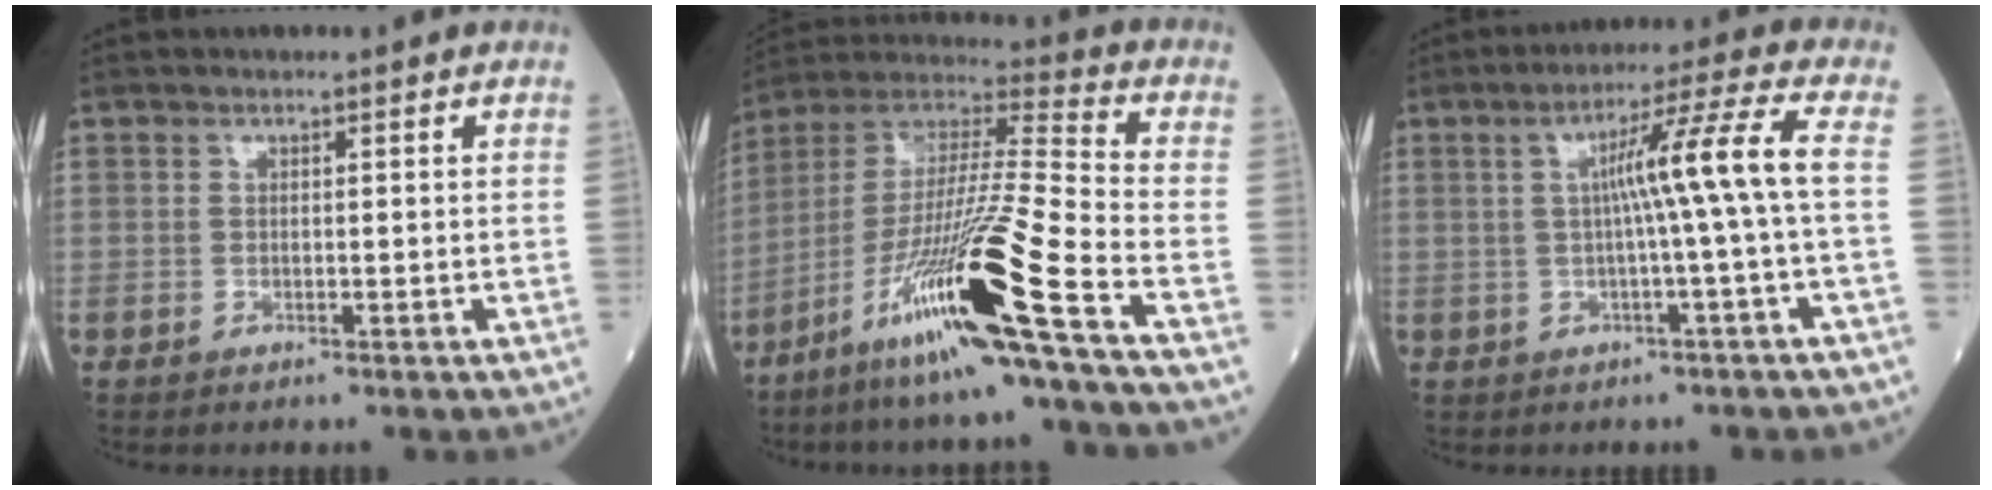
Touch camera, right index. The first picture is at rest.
{"total": 20.8, "force": [-10.7, -1.3, 17.8], "torque": [-0.359, -0.040, -0.208]}
{"total": 8.6, "force": [0.2, -1.9, 8.4], "torque": [-0.136, 0.019, 0.010]}